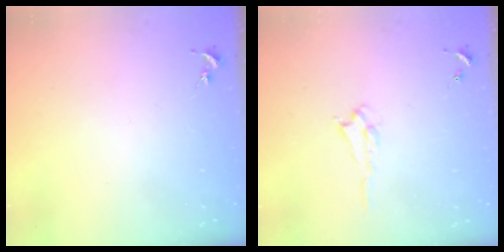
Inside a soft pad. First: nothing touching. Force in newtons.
{"total": 0.7, "press": 0.6, "slide": 0.2}